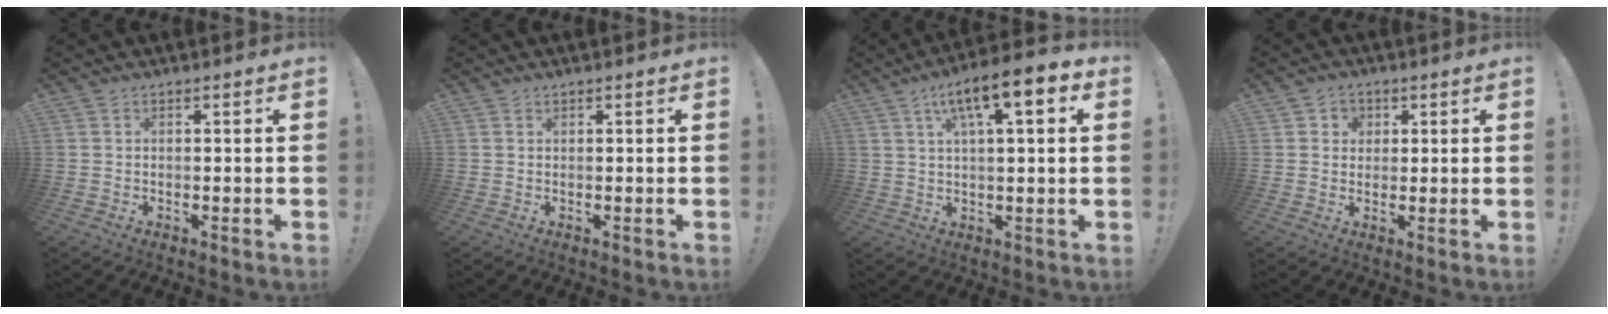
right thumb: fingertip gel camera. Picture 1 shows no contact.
{"total": 0.5, "force": [0.5, 0.2, 0.1], "torque": [0.006, -0.003, 0.007]}
{"total": 11.4, "force": [4.5, 2.7, 10.1], "torque": [-0.150, -0.016, 0.068]}
{"total": 3.2, "force": [1.2, 2.9, 0.7], "torque": [-0.006, -0.005, 0.021]}